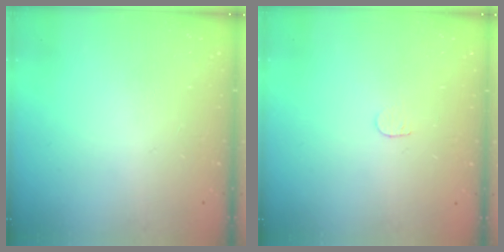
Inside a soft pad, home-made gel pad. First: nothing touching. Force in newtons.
{"total": 3.3, "press": 3.3, "slide": 0.3}